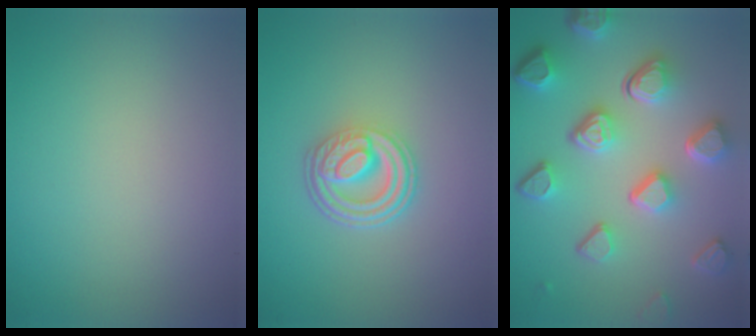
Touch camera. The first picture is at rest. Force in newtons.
{"total": 4.8, "press": 3.4, "slide": 3.3}
{"total": 7.5, "press": 5.6, "slide": 5.1}